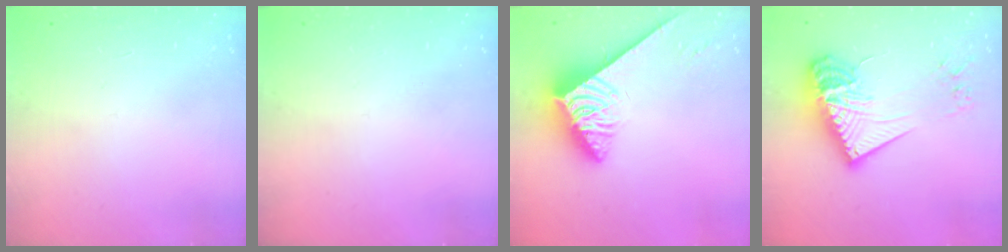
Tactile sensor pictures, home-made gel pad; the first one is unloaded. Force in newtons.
{"total": 0.0}
{"total": 4.4, "press": 4.4, "slide": 0.7}
{"total": 18.7, "press": 18.6, "slide": 1.9}